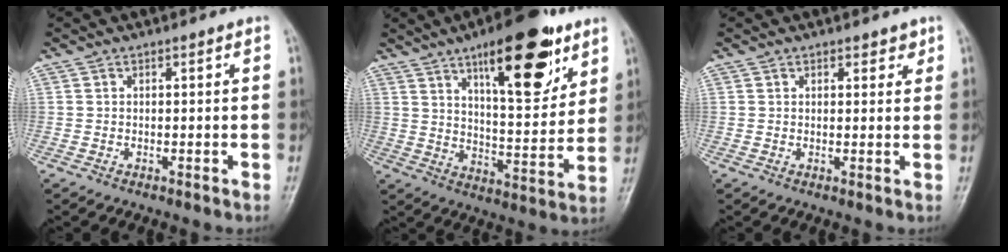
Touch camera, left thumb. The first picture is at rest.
{"total": 19.5, "force": [10.9, 6.8, 14.7], "torque": [-0.178, -0.053, 0.170]}
{"total": 2.3, "force": [1.6, 1.3, 1.0], "torque": [0.005, -0.007, 0.017]}